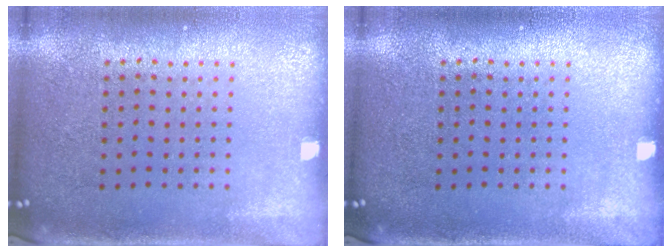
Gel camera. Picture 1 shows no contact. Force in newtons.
{"total": 0.0}